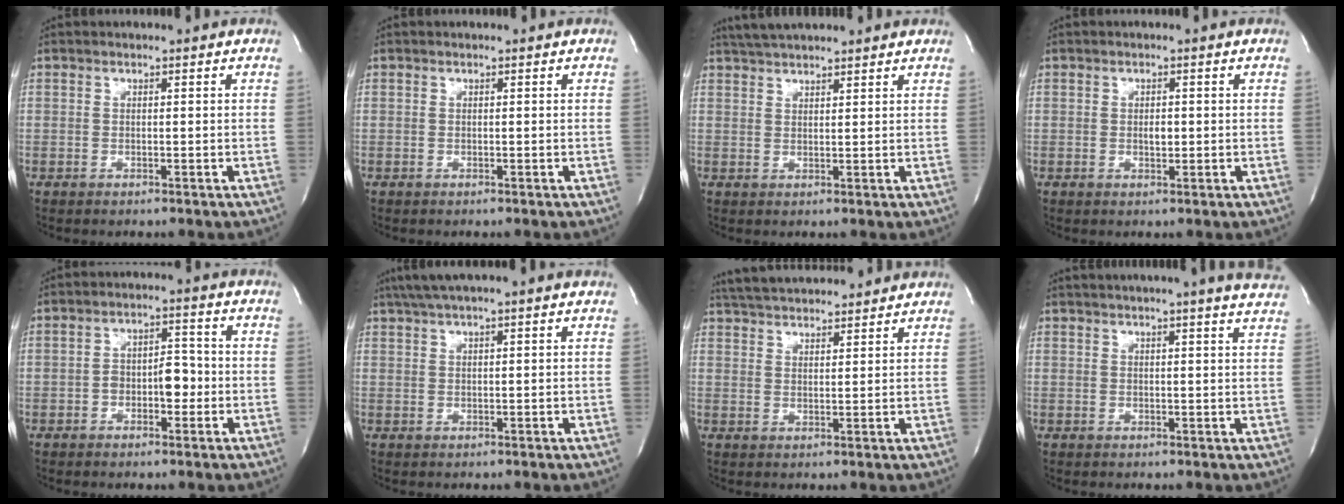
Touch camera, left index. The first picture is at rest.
{"total": 0.0}
{"total": 6.7, "force": [6.1, 0.8, 2.8], "torque": [-0.051, 0.034, 0.097]}
{"total": 1.5, "force": [0.0, 0.8, 1.3], "torque": [-0.023, 0.000, 0.001]}
{"total": 5.0, "force": [-1.4, 2.5, 4.1], "torque": [-0.065, 0.018, -0.023]}
{"total": 5.7, "force": [4.4, -0.6, 3.5], "torque": [-0.062, 0.030, 0.077]}
{"total": 13.0, "force": [12.1, 2.0, 4.2], "torque": [-0.077, 0.032, 0.186]}
{"total": 13.0, "force": [11.5, -0.8, 6.0], "torque": [-0.096, -0.009, 0.129]}